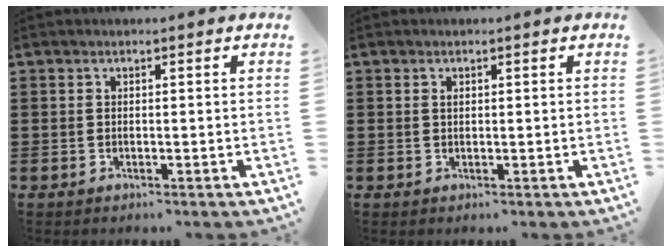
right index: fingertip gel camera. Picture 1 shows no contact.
{"total": 0.5, "force": [0.2, 0.3, 0.4], "torque": [-0.010, -0.001, 0.004]}